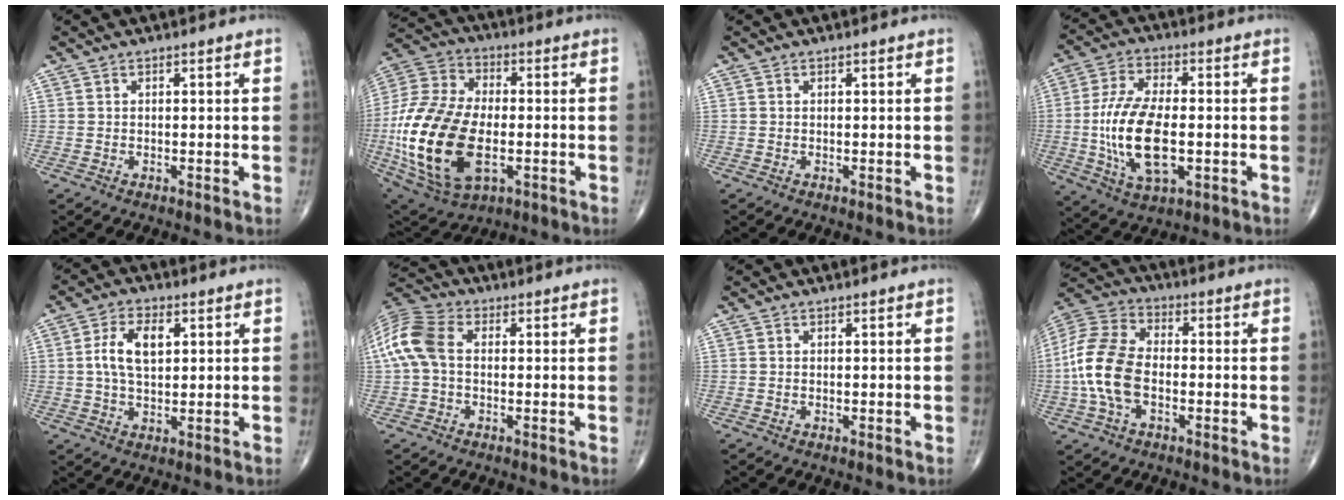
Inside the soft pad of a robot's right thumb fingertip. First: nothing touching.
{"total": 24.6, "force": [-4.3, 13.9, 19.9], "torque": [-0.411, 0.001, -0.065]}
{"total": 0.0}
{"total": 15.7, "force": [-1.9, 7.5, 13.7], "torque": [-0.269, 0.004, -0.031]}
{"total": 7.7, "force": [1.6, 4.2, 6.2], "torque": [-0.113, 0.003, 0.030]}
{"total": 10.0, "force": [0.6, 6.5, 7.6], "torque": [-0.173, 0.026, 0.004]}
{"total": 0.0}
{"total": 14.1, "force": [-2.2, 8.4, 11.1], "torque": [-0.239, 0.030, -0.047]}